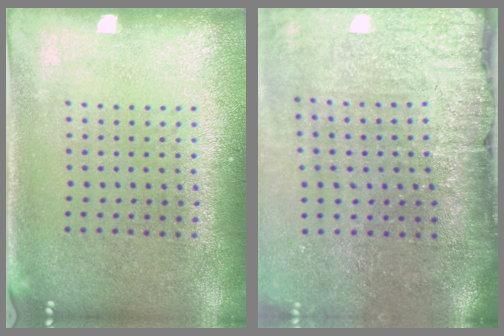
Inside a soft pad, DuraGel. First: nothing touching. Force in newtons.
{"total": 4.8, "press": 3.9, "slide": 2.7}